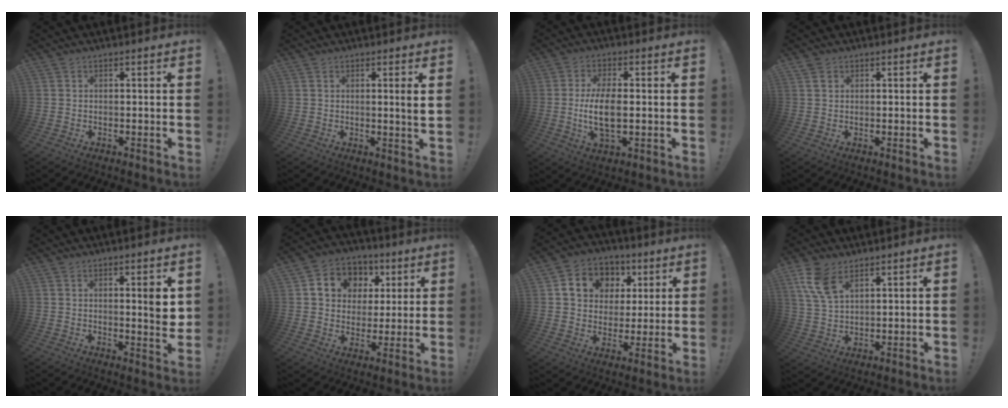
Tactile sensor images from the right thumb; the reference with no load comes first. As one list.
[{"total": 4.4, "force": [0.9, -0.6, 4.3], "torque": [-0.067, -0.008, 0.008]}, {"total": 9.8, "force": [-0.6, 4.2, 8.9], "torque": [-0.174, -0.013, -0.016]}, {"total": 1.4, "force": [0.9, 1.0, 0.5], "torque": [-0.004, -0.001, 0.015]}, {"total": 5.1, "force": [1.5, 0.7, 4.8], "torque": [-0.052, -0.016, 0.016]}, {"total": 10.4, "force": [3.7, 9.1, 3.5], "torque": [-0.049, -0.015, 0.074]}, {"total": 11.5, "force": [4.2, 9.8, 4.2], "torque": [-0.054, -0.018, 0.085]}, {"total": 9.2, "force": [5.4, 4.8, 5.7], "torque": [-0.111, -0.016, 0.105]}]